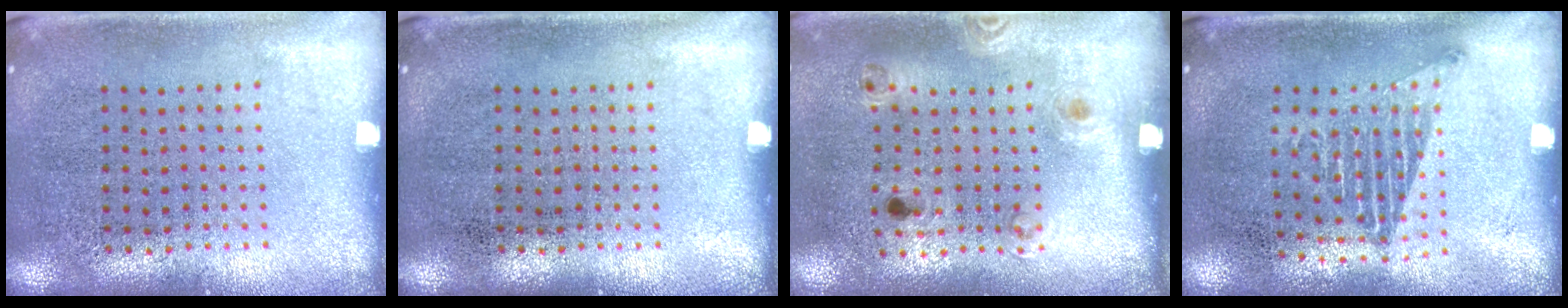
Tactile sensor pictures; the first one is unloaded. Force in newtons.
{"total": 0.0}
{"total": 1.3, "press": 0.7, "slide": 1.1}
{"total": 1.1, "press": 1.0, "slide": 0.5}